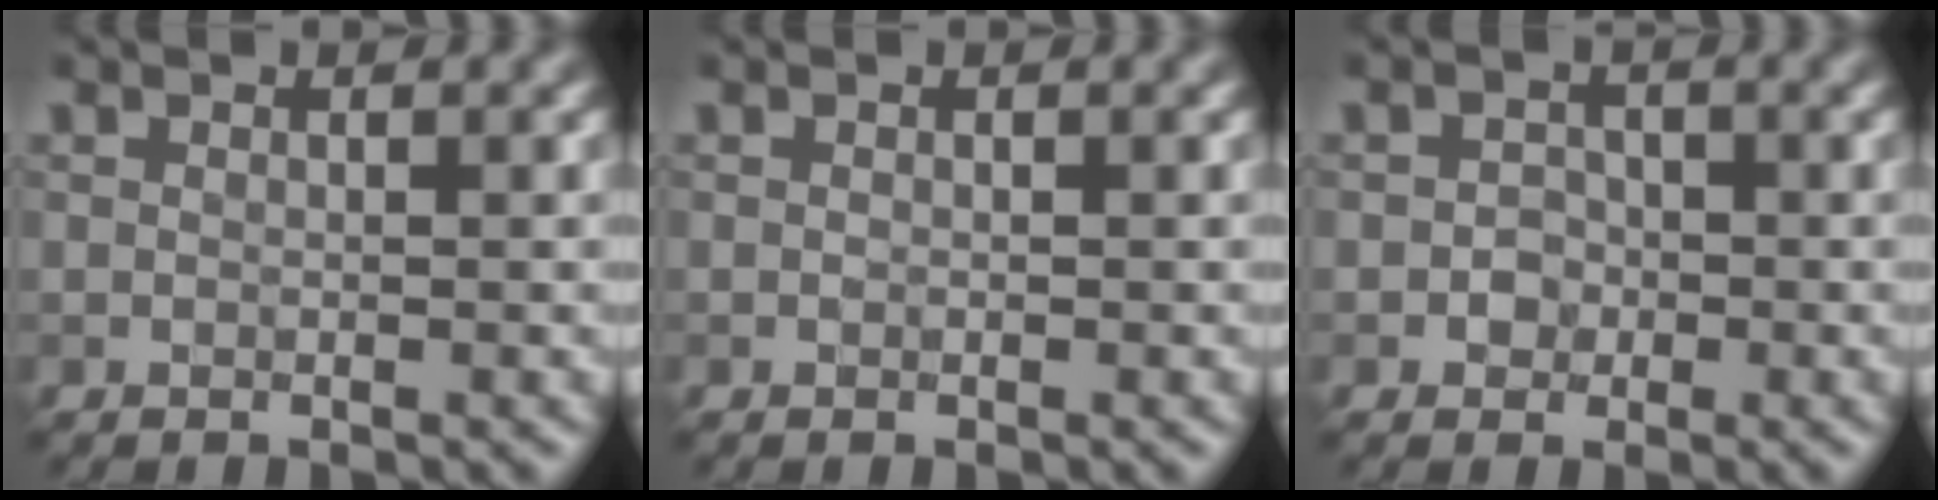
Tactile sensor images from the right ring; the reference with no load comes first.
{"total": 0.0}
{"total": 1.3, "force": [-0.4, 1.2, 0.3], "torque": [0.002, 0.003, -0.009]}